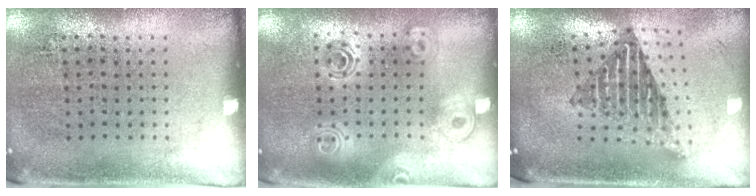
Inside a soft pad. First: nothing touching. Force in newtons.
{"total": 1.6, "press": 1.4, "slide": 0.8}
{"total": 2.2, "press": 1.6, "slide": 1.6}